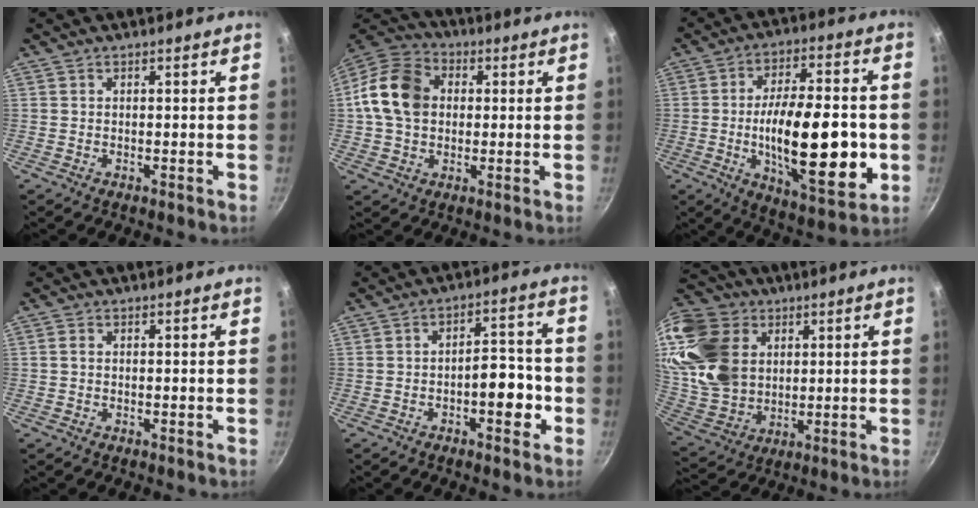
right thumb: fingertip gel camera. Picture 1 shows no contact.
{"total": 13.8, "force": [1.2, 10.7, 8.8], "torque": [-0.139, 0.022, 0.006]}
{"total": 22.7, "force": [-3.3, 8.9, 20.6], "torque": [-0.307, 0.001, -0.047]}
{"total": 0.9, "force": [0.0, 0.7, 0.6], "torque": [-0.010, 0.004, -0.001]}
{"total": 7.6, "force": [-2.5, 3.7, 6.1], "torque": [-0.052, 0.035, -0.036]}
{"total": 22.1, "force": [7.7, 16.5, 12.6], "torque": [-0.237, -0.023, 0.161]}